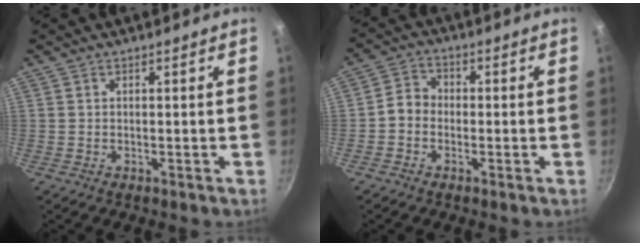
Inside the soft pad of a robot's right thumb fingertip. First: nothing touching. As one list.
[{"total": 4.2, "force": [-1.1, 3.5, 2.0], "torque": [-0.018, 0.019, -0.034]}]